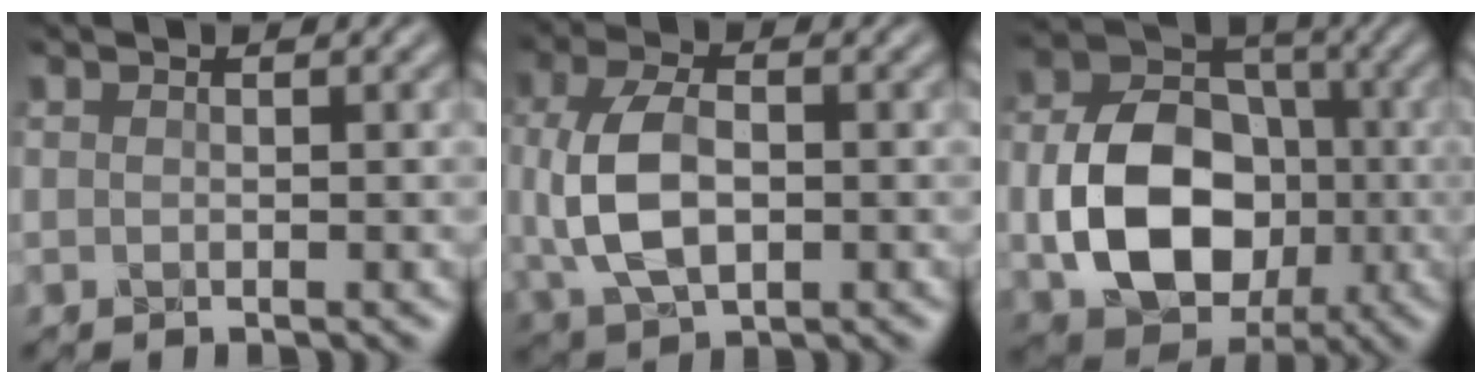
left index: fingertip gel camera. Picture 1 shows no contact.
{"total": 6.2, "force": [-0.6, 3.6, 5.1], "torque": [-0.112, 0.001, -0.014]}
{"total": 10.6, "force": [-2.5, 7.6, 6.9], "torque": [-0.128, 0.001, -0.047]}